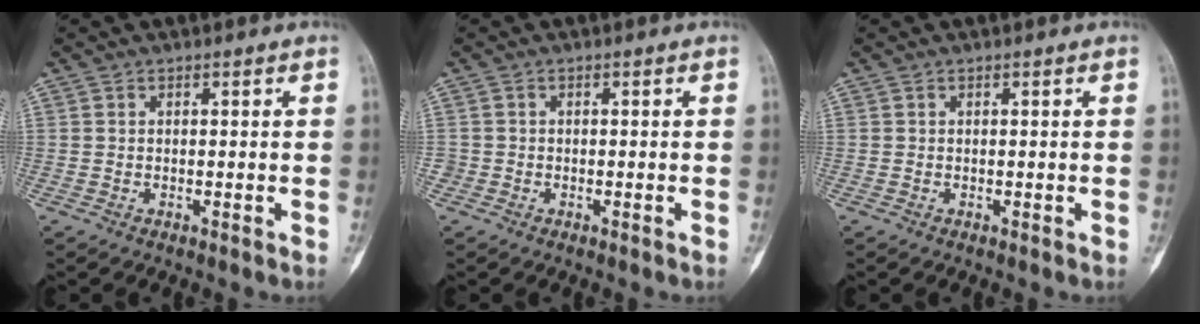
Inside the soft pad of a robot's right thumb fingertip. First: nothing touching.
{"total": 1.1, "force": [-0.7, 0.9, 0.0], "torque": [0.003, 0.004, -0.018]}
{"total": 0.0}